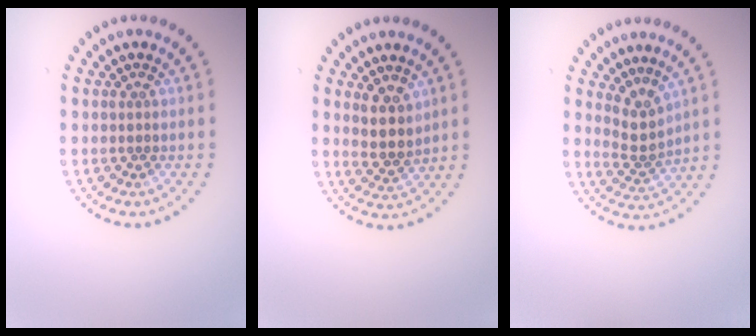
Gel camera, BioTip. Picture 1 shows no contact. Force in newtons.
{"total": 2.9, "press": 2.6, "slide": 1.3}
{"total": 2.5, "press": 1.8, "slide": 1.8}